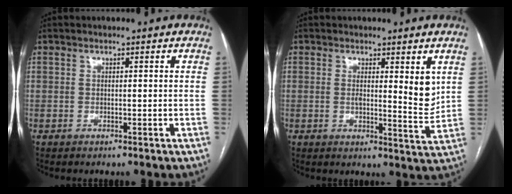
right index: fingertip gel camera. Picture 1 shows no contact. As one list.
[{"total": 5.7, "force": [1.7, 1.3, 5.3], "torque": [-0.073, -0.014, 0.023]}]